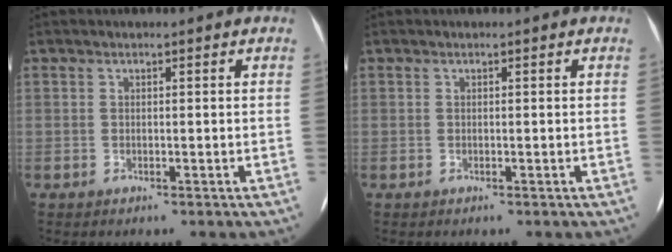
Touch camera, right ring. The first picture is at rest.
{"total": 0.0}